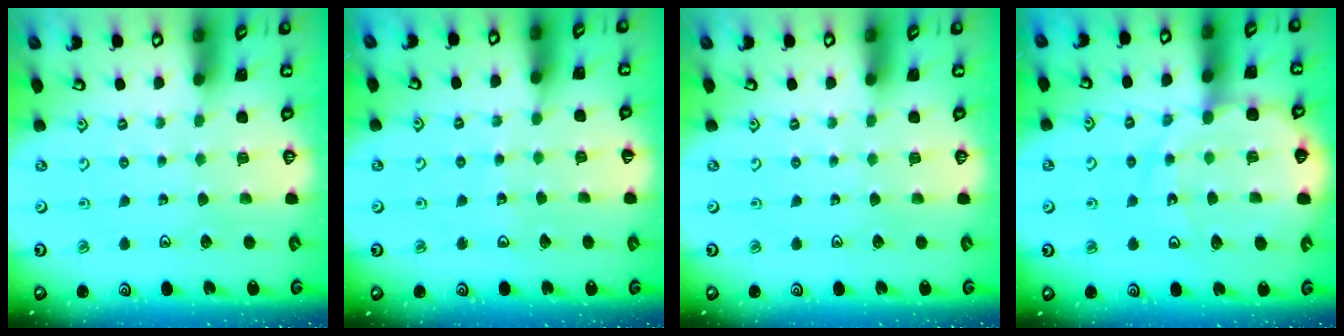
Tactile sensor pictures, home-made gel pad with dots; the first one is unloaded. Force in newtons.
{"total": 3.4, "press": 3.4, "slide": 0.3}
{"total": 0.0}
{"total": 12.4, "press": 12.3, "slide": 1.6}